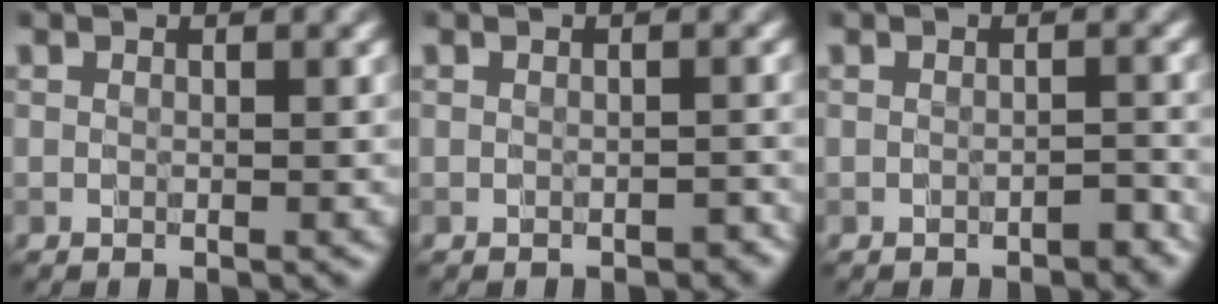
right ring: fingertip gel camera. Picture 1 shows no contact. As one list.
[{"total": 1.1, "force": [-0.7, 0.6, 0.6], "torque": [-0.009, -0.002, -0.009]}, {"total": 1.2, "force": [-0.8, 0.6, 0.8], "torque": [-0.010, 0.002, -0.013]}]